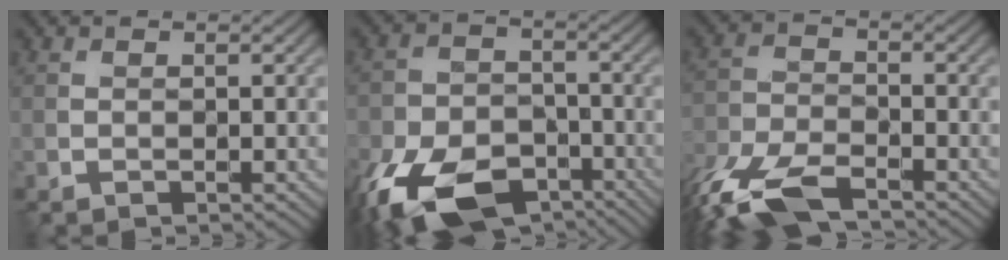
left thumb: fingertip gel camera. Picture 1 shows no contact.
{"total": 14.3, "force": [-8.4, 8.1, 8.4], "torque": [-0.196, -0.040, -0.149]}
{"total": 10.4, "force": [-7.2, 4.1, 6.3], "torque": [-0.145, -0.020, -0.154]}